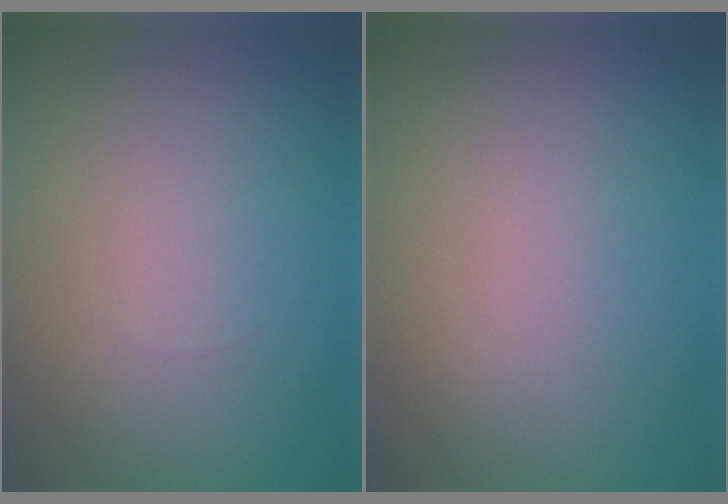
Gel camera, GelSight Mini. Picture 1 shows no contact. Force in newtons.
{"total": 0.0}